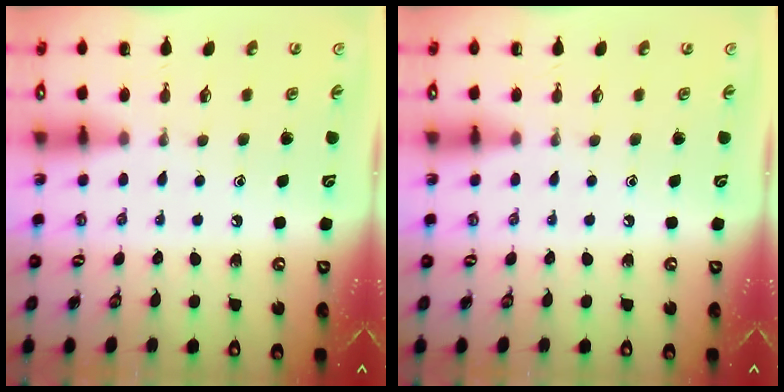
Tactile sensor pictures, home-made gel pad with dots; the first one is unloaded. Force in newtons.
{"total": 0.0}